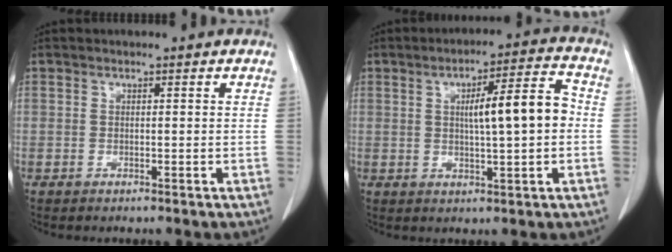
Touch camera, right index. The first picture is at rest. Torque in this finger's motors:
{"motor_torque": [0.94, 0.38, 0.52, 0.10]}